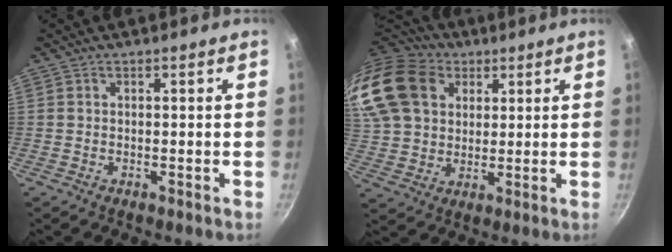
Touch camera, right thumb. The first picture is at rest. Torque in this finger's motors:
{"motor_torque": [1.02, 3.70, 1.34, 0.01, 0.27]}